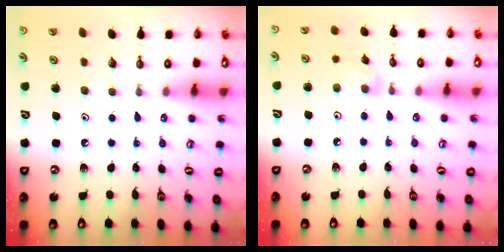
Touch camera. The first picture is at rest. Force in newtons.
{"total": 2.3, "press": 2.3, "slide": 0.4}